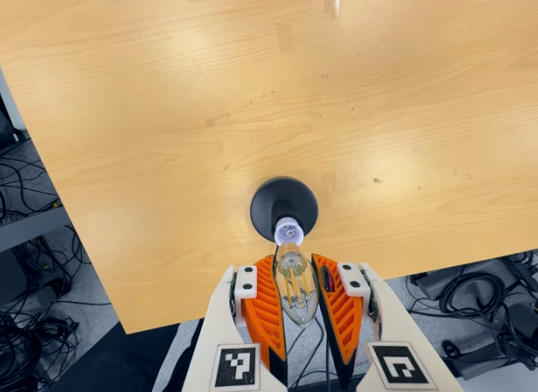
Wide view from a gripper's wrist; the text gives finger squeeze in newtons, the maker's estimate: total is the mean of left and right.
{"total": 20.8, "left": 23.3, "right": 18.3}